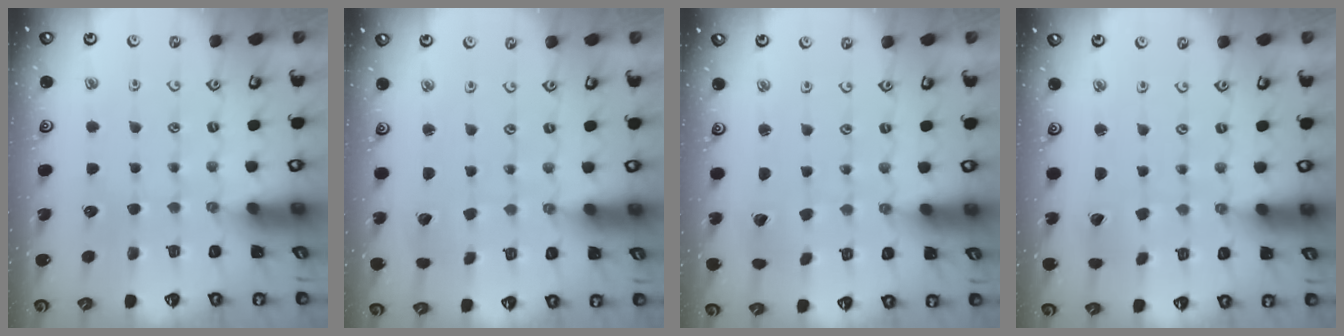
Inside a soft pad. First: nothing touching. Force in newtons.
{"total": 2.5, "press": 2.5, "slide": 0.2}
{"total": 2.1, "press": 2.1, "slide": 0.2}
{"total": 1.6, "press": 1.6, "slide": 0.1}